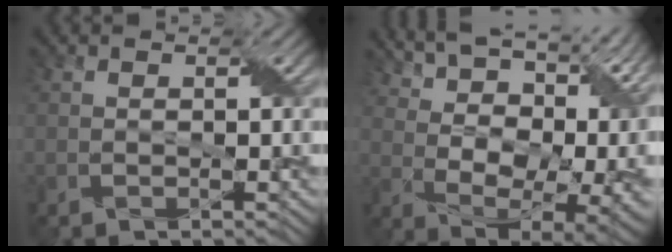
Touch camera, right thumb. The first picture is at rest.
{"total": 19.3, "force": [10.0, 9.3, 13.6], "torque": [-0.212, 0.038, 0.180]}